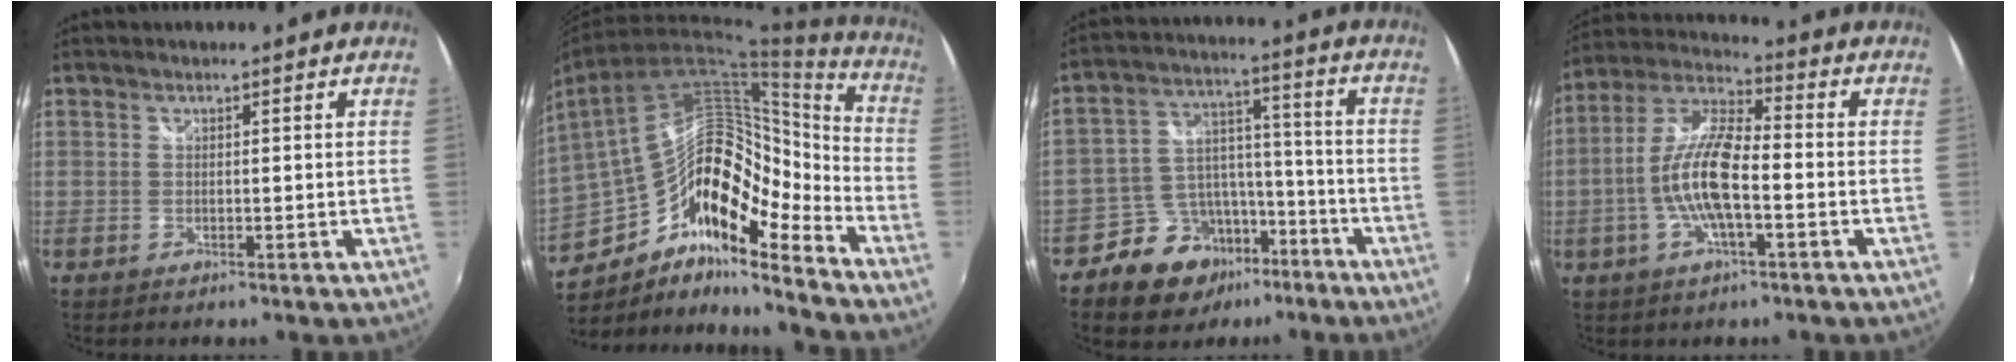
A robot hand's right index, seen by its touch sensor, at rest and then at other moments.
{"total": 20.5, "force": [-10.8, 9.6, 14.5], "torque": [-0.259, 0.015, -0.200]}
{"total": 12.9, "force": [-8.7, 8.6, 4.2], "torque": [-0.083, 0.047, -0.129]}
{"total": 12.2, "force": [-3.0, 3.4, 11.4], "torque": [-0.235, 0.003, -0.058]}